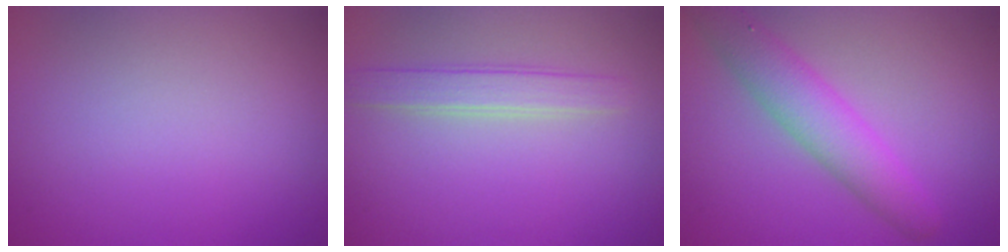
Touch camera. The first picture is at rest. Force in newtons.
{"total": 2.4, "press": 2.4, "slide": 0.2}
{"total": 4.5, "press": 4.5, "slide": 0.1}